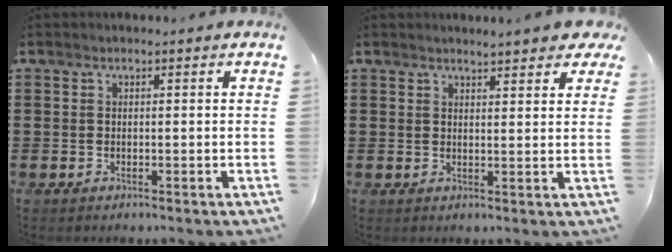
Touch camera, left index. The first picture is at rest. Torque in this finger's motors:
{"motor_torque": [0.81, -0.73, 0.29, 0.07]}